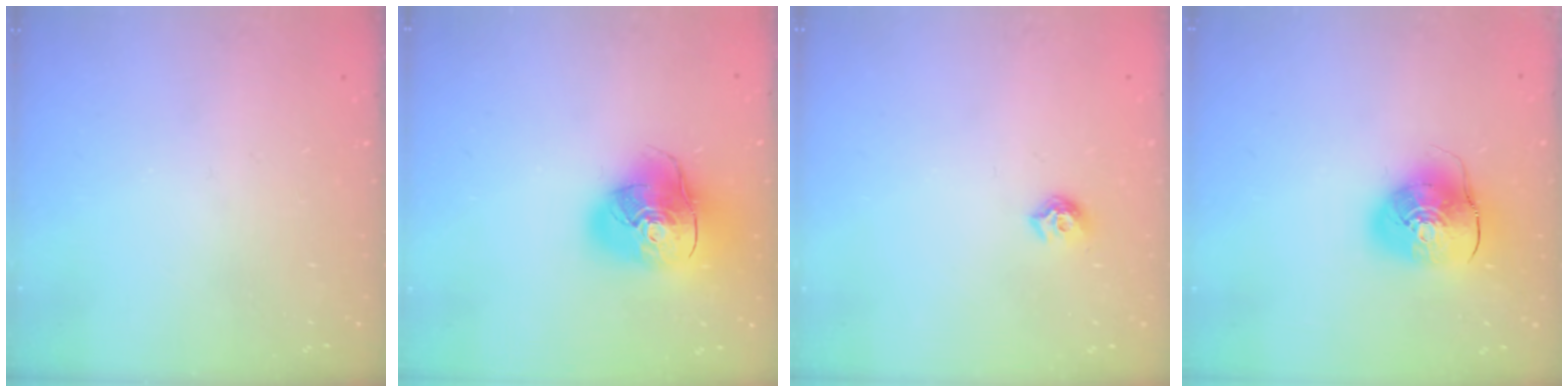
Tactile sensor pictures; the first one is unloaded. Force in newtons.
{"total": 17.9, "press": 17.8, "slide": 2.3}
{"total": 6.9, "press": 6.8, "slide": 0.7}
{"total": 11.8, "press": 11.7, "slide": 1.9}